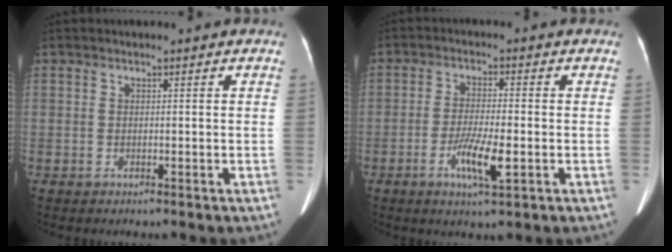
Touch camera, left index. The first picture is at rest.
{"total": 6.0, "force": [-2.2, 0.7, 5.6], "torque": [-0.107, -0.008, -0.038]}